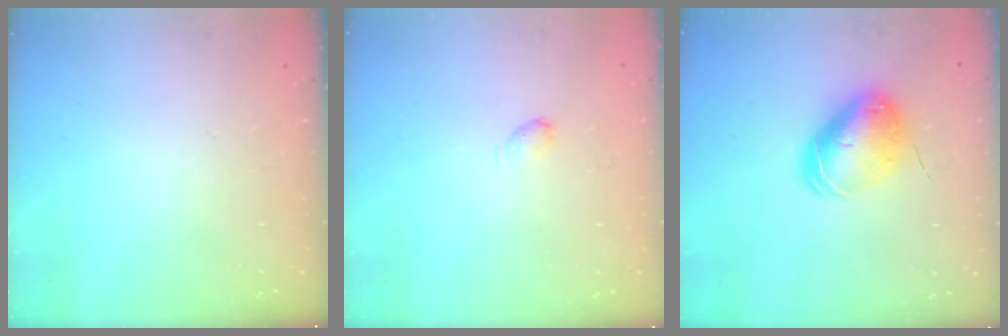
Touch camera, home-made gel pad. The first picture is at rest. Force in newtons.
{"total": 2.9, "press": 2.9, "slide": 0.5}
{"total": 9.1, "press": 9.0, "slide": 1.5}